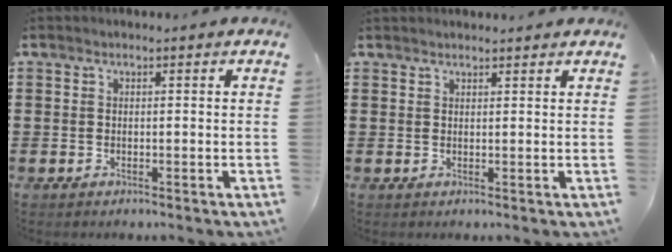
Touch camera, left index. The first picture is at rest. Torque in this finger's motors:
{"motor_torque": [2.14, 0.00, 0.15, 0.07]}